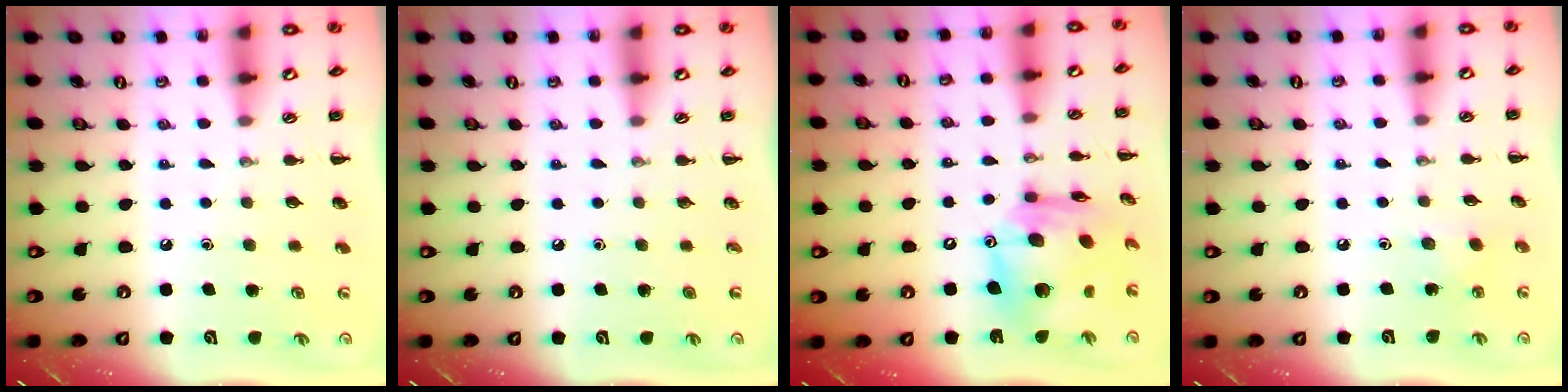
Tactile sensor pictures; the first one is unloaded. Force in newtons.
{"total": 0.0}
{"total": 14.5, "press": 13.7, "slide": 4.8}
{"total": 2.5, "press": 2.4, "slide": 0.8}